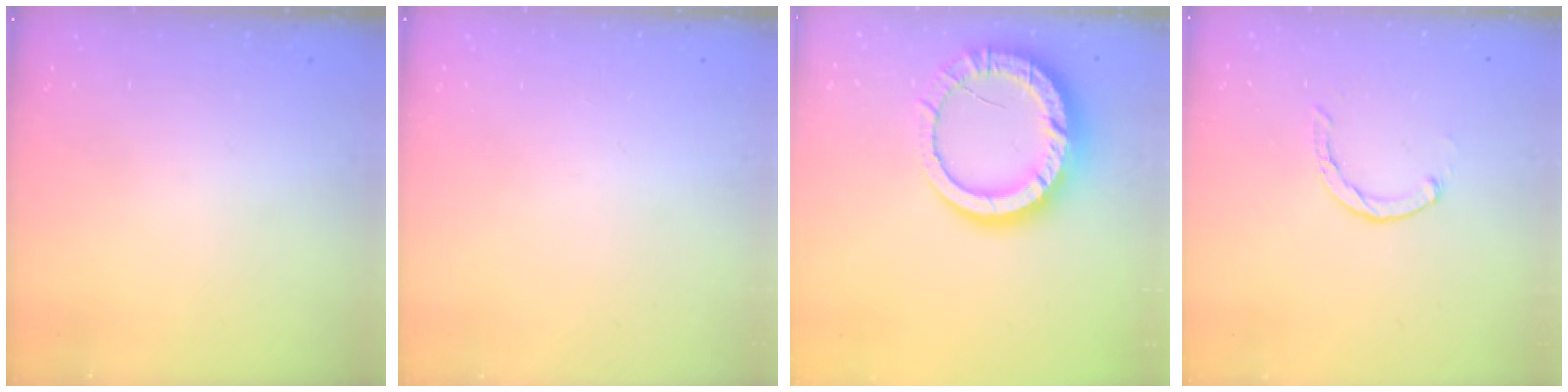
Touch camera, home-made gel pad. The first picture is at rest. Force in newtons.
{"total": 0.0}
{"total": 16.6, "press": 16.6, "slide": 1.6}
{"total": 2.0, "press": 2.0, "slide": 0.4}